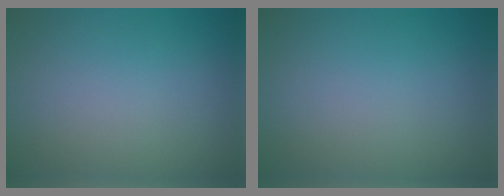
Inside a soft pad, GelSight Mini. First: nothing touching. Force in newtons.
{"total": 0.0}